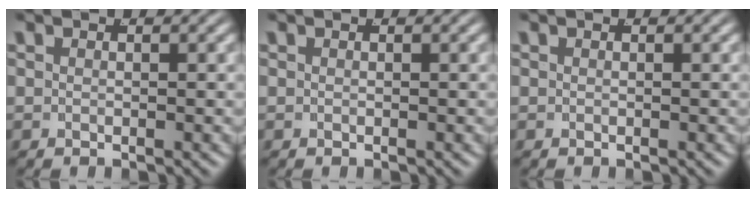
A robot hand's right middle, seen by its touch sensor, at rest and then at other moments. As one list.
[{"total": 0.0}, {"total": 0.0}]